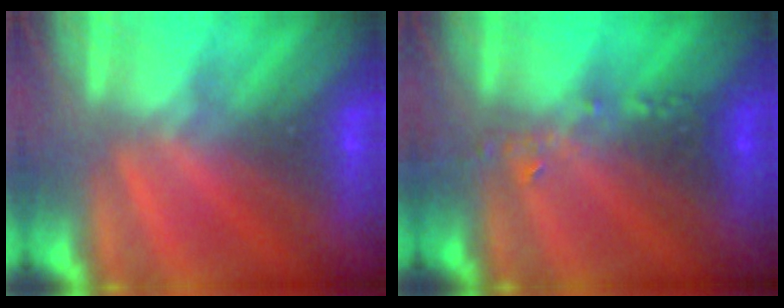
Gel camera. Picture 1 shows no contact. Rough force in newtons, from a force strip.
{"total": 2.4}